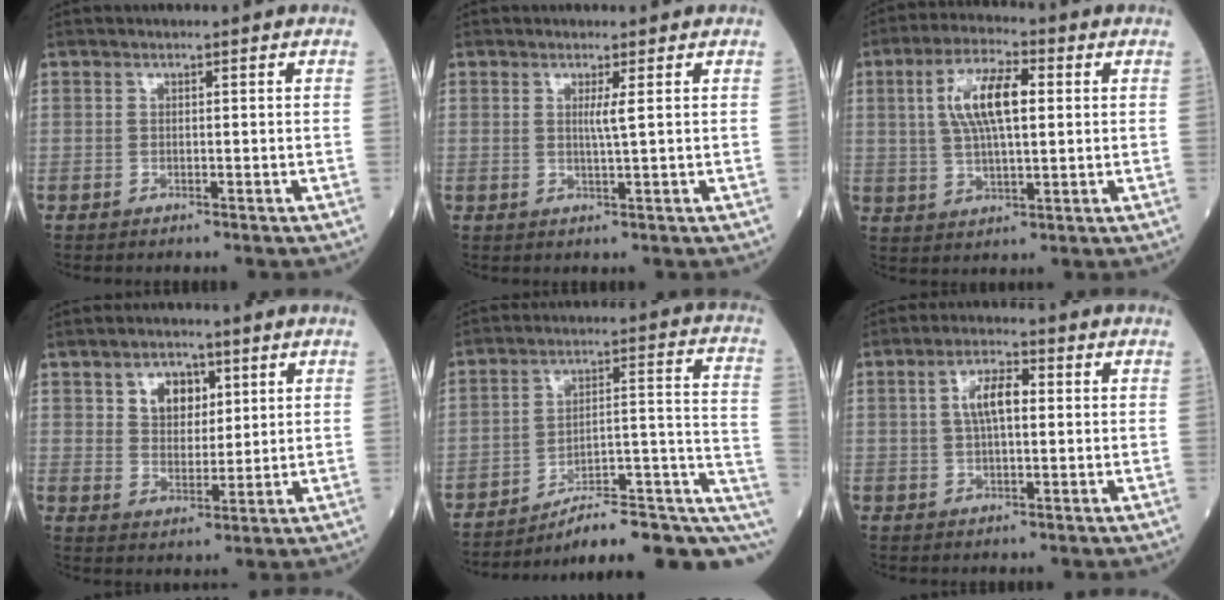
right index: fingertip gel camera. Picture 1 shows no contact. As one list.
[{"total": 1.8, "force": [0.6, -0.5, 1.6], "torque": [-0.035, -0.004, 0.013]}, {"total": 9.8, "force": [2.2, 2.9, 9.1], "torque": [-0.181, 0.015, 0.043]}, {"total": 5.8, "force": [2.7, 3.8, 3.5], "torque": [-0.058, 0.009, 0.052]}, {"total": 18.6, "force": [-13.1, 3.6, 12.6], "torque": [-0.103, 0.059, -0.175]}, {"total": 5.6, "force": [1.1, 1.8, 5.2], "torque": [-0.102, 0.015, 0.021]}]